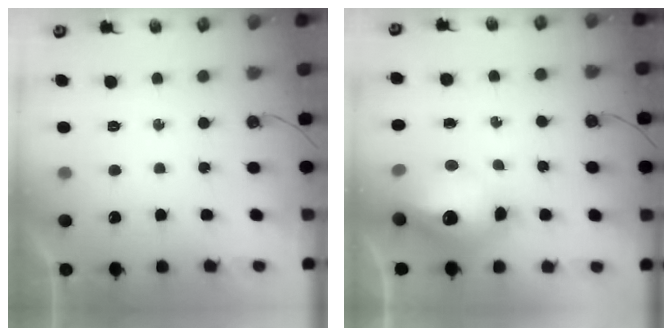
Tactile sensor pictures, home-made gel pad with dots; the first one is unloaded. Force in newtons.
{"total": 16.1, "press": 16.1, "slide": 1.5}